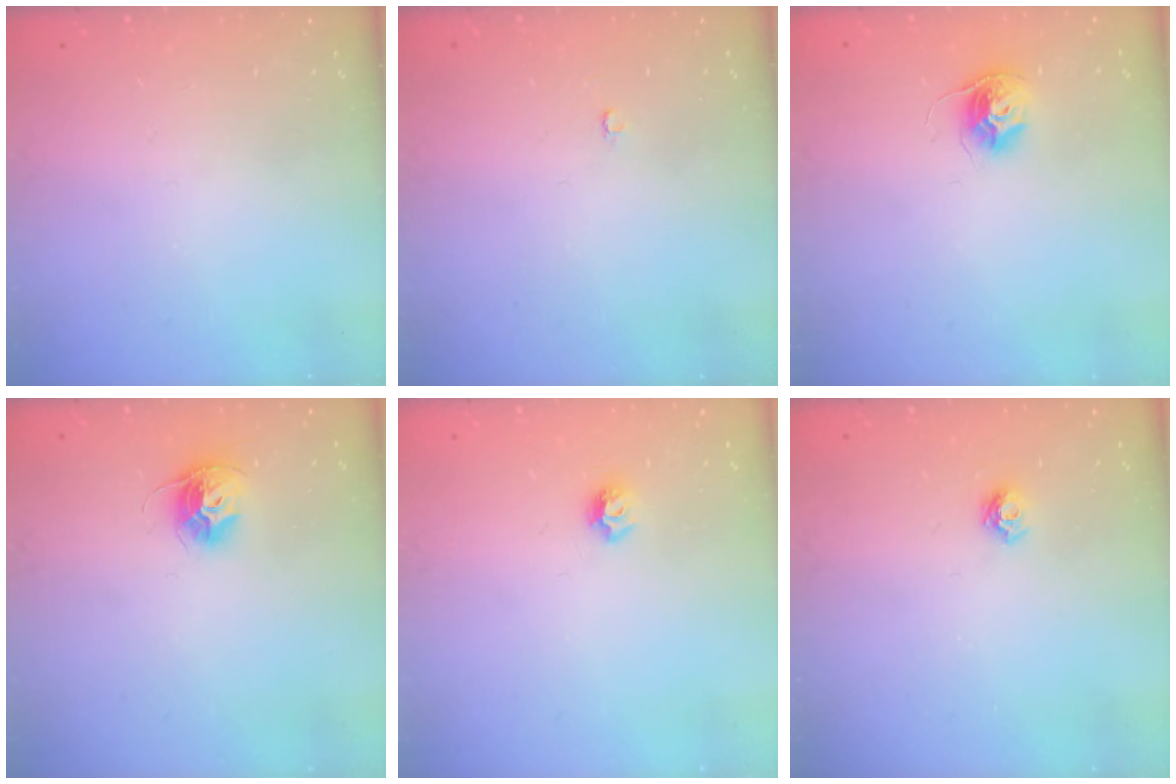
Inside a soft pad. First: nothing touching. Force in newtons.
{"total": 2.1, "press": 2.1, "slide": 0.2}
{"total": 10.0, "press": 10.0, "slide": 0.6}
{"total": 10.3, "press": 10.3, "slide": 0.8}
{"total": 6.5, "press": 6.5, "slide": 0.8}
{"total": 4.9, "press": 4.8, "slide": 0.6}